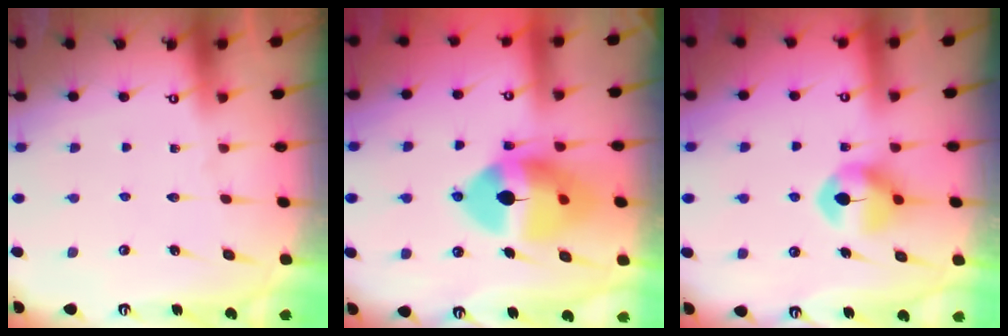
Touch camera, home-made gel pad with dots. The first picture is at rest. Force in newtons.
{"total": 15.9, "press": 15.8, "slide": 2.2}
{"total": 8.1, "press": 8.1, "slide": 0.3}